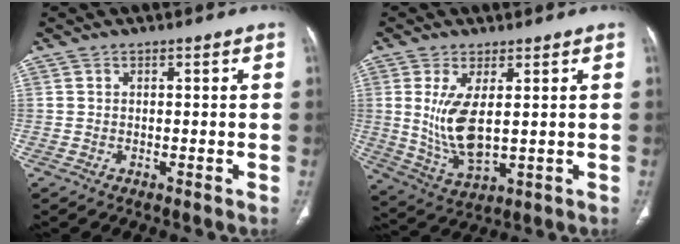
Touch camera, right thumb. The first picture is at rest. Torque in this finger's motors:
{"motor_torque": [-0.28, 0.83, 0.72, 0.68, 0.04]}